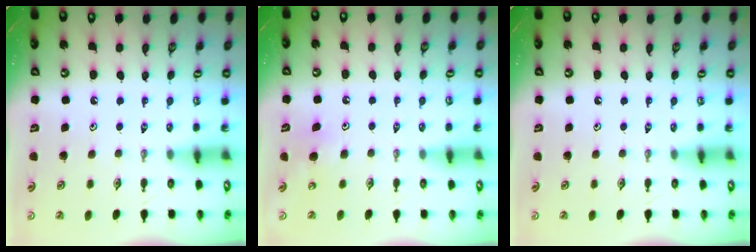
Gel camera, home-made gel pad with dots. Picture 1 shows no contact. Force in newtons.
{"total": 7.6, "press": 7.6, "slide": 0.4}
{"total": 0.0}